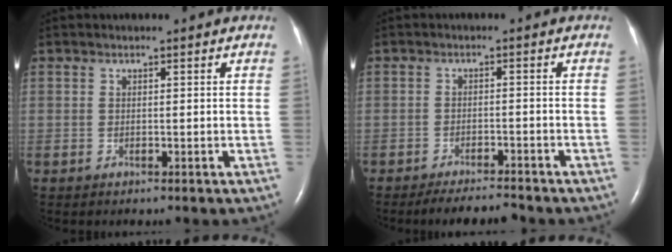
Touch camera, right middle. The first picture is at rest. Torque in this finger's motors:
{"motor_torque": [0.40, -0.39, 0.01, 0.01]}